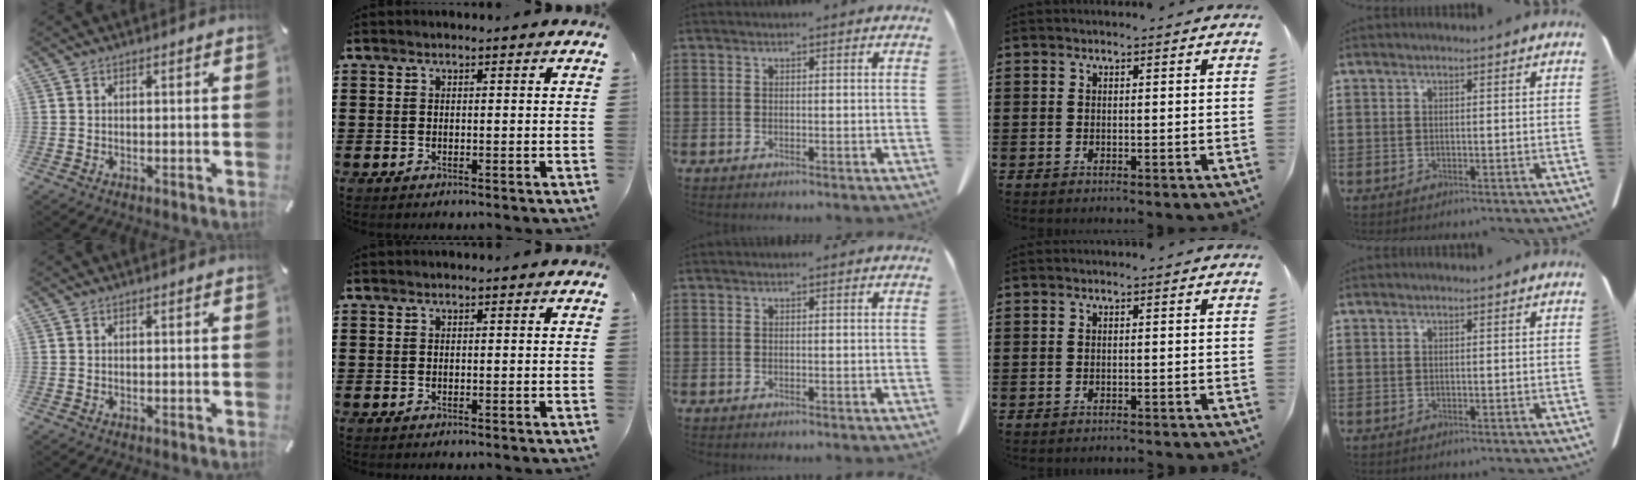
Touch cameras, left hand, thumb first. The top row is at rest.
{"ring": {"total": 0.8, "force": [-0.8, 0.0, 0.1], "torque": [-0.005, -0.001, -0.015]}}